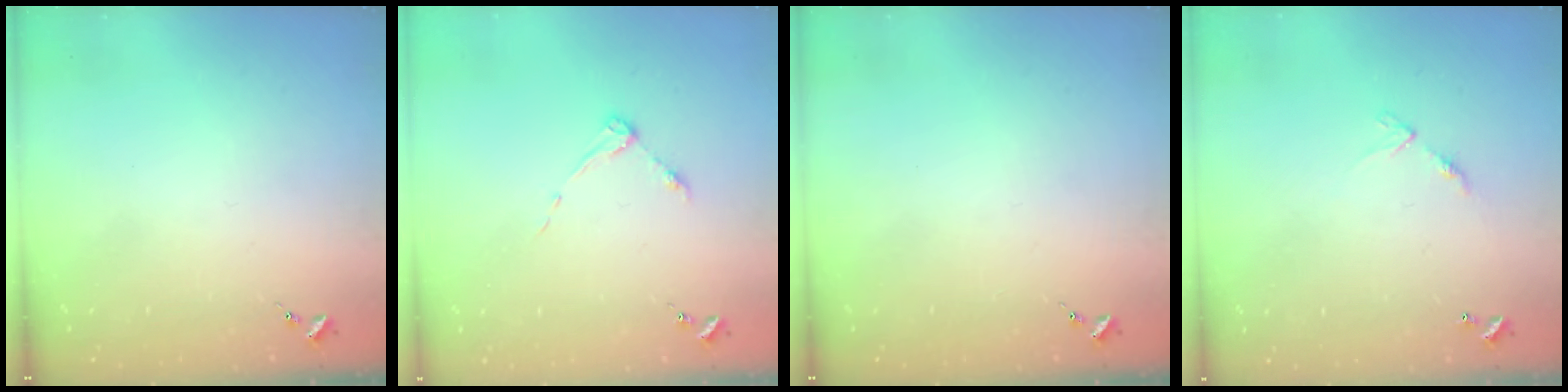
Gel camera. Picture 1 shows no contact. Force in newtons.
{"total": 3.7, "press": 3.7, "slide": 0.4}
{"total": 0.0}
{"total": 6.2, "press": 6.2, "slide": 0.7}